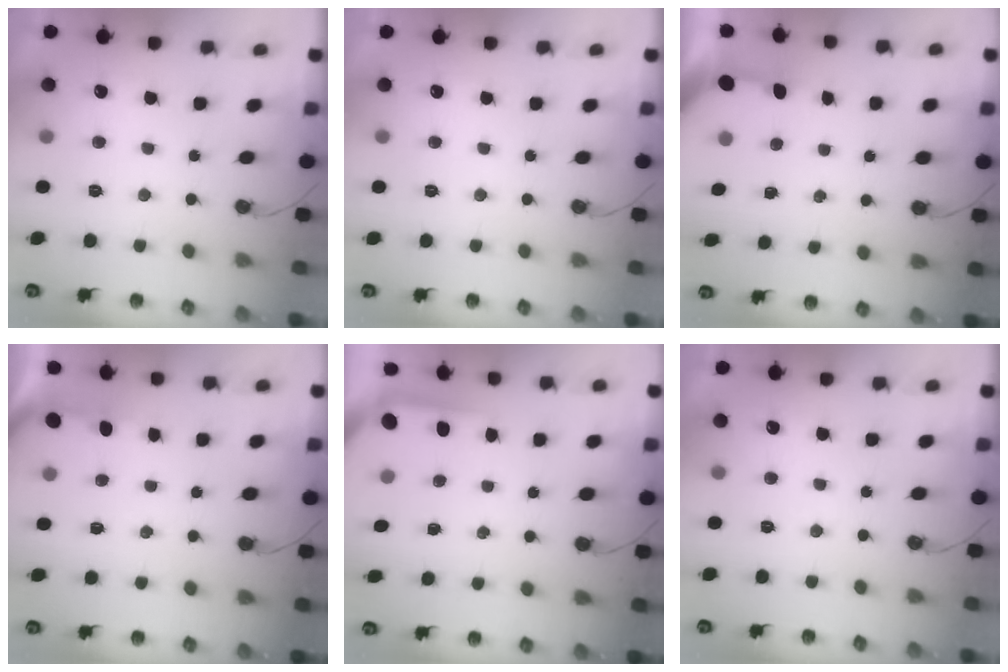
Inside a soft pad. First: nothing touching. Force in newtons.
{"total": 0.0}
{"total": 2.9, "press": 2.8, "slide": 0.3}
{"total": 2.4, "press": 2.4, "slide": 0.3}
{"total": 3.8, "press": 3.7, "slide": 0.4}
{"total": 0.0}